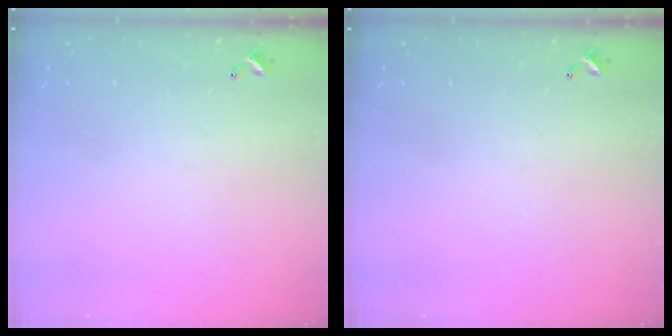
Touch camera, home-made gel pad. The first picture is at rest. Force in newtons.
{"total": 0.0}